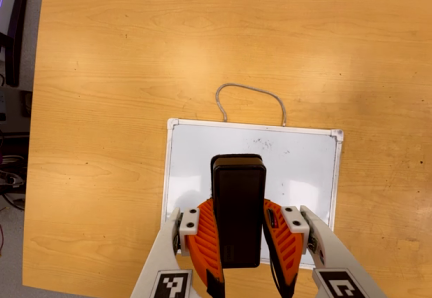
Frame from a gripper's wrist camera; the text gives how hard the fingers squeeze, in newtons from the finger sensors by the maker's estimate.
{"total": 5.8, "left": 5.0, "right": 6.6}